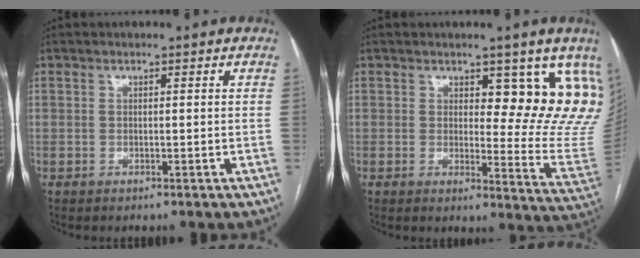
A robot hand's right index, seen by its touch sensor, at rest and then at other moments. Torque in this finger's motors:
{"motor_torque": [0.56, 0.32, 0.38, 0.07]}